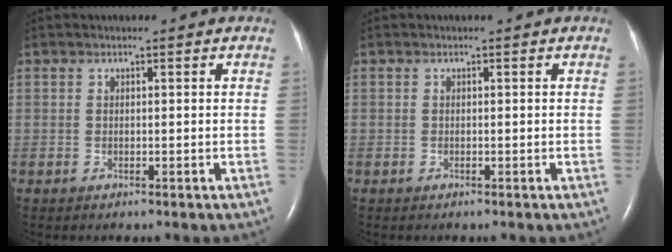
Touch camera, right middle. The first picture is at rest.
{"total": 0.0}